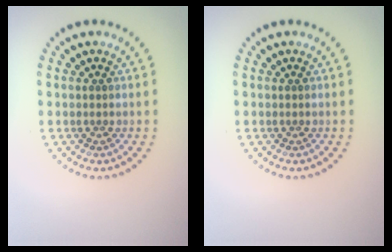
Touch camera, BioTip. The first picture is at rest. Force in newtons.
{"total": 0.0}